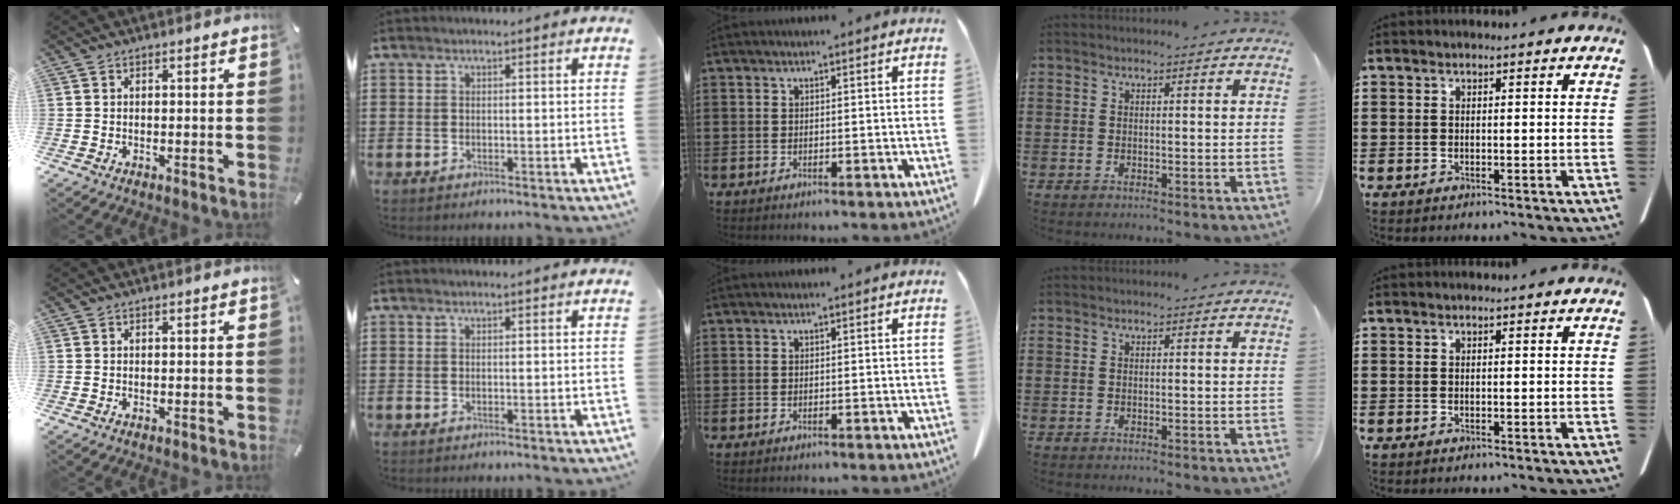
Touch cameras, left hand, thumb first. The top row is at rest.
{}